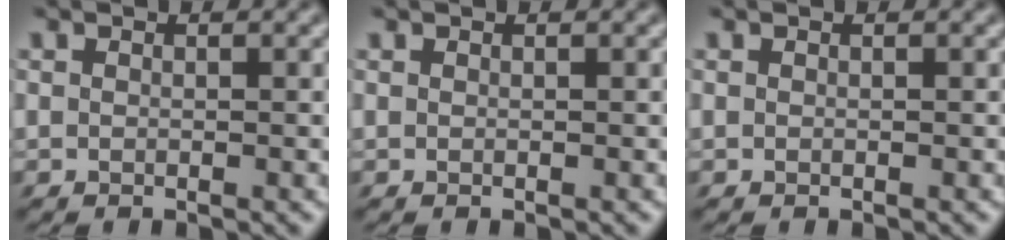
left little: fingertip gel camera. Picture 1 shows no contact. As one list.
[{"total": 0.0}, {"total": 0.0}]